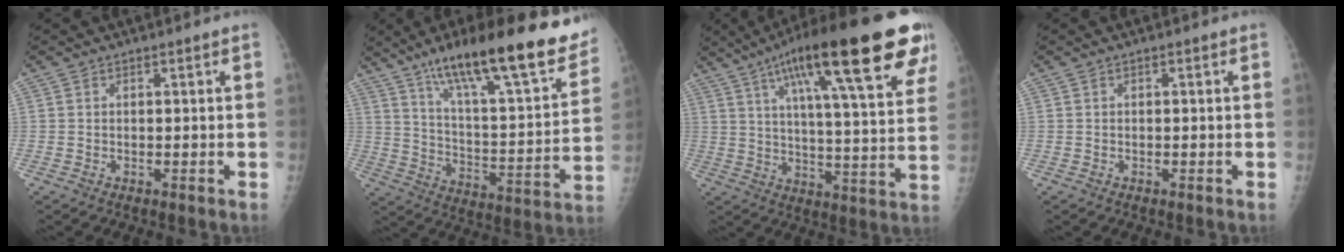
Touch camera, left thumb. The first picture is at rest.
{"total": 27.3, "force": [18.3, 5.9, 19.4], "torque": [-0.271, -0.055, 0.287]}
{"total": 28.0, "force": [14.8, 6.2, 22.9], "torque": [-0.333, -0.015, 0.221]}
{"total": 0.0}